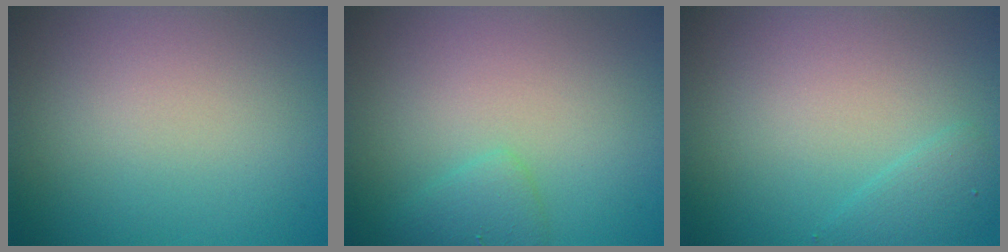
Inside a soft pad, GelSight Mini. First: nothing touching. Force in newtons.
{"total": 1.6, "press": 1.6, "slide": 0.1}
{"total": 1.4, "press": 1.4, "slide": 0.1}